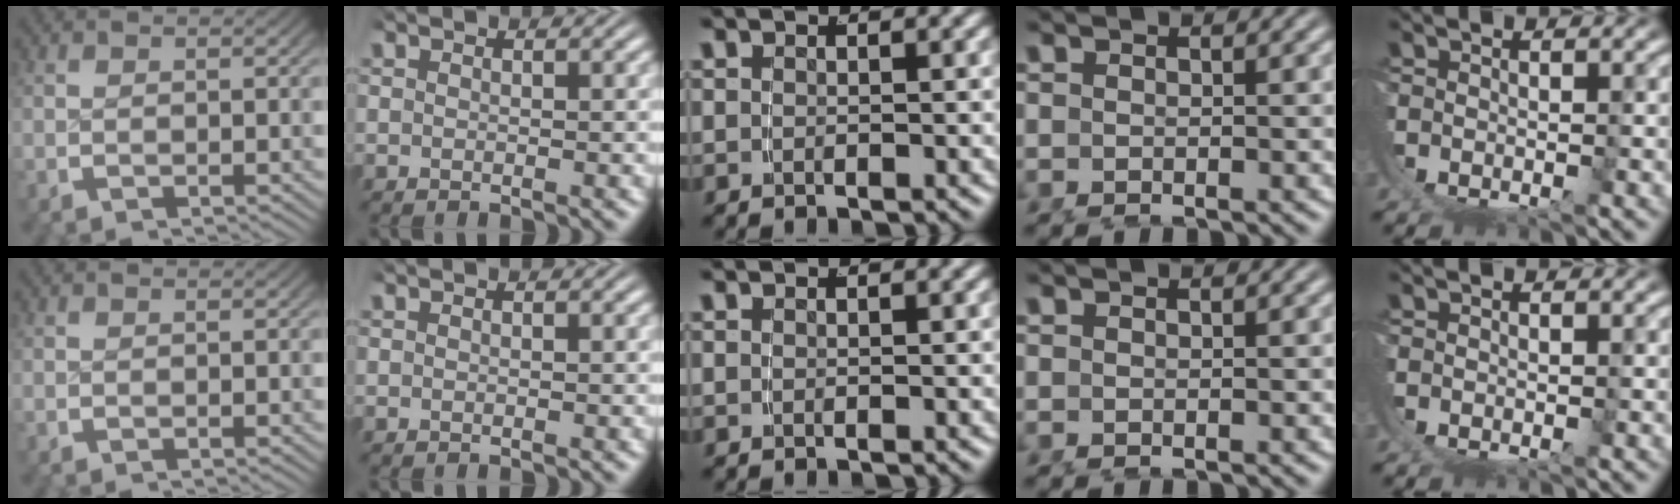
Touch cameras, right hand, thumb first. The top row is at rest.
{}